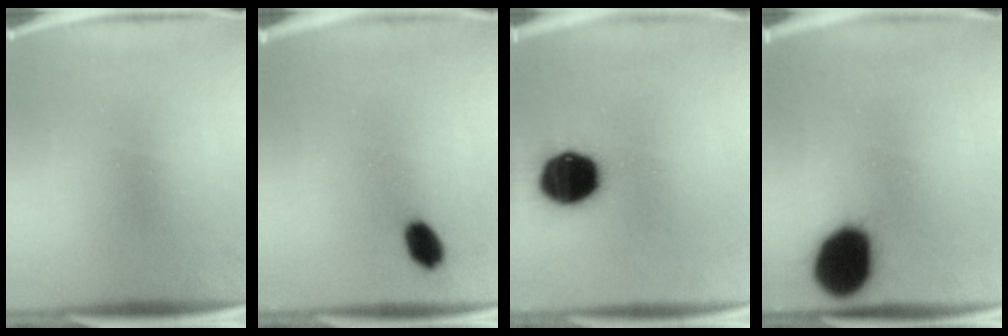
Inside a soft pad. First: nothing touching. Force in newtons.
{"total": 5.5}
{"total": 17.4}
{"total": 18.4}